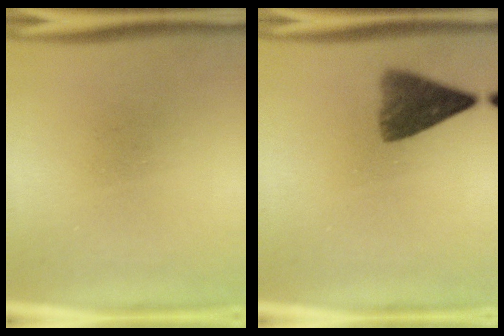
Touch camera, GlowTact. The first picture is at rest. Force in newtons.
{"total": 6.1}